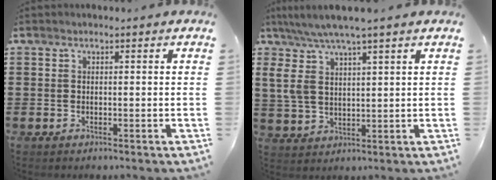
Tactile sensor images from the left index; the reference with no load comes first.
{"total": 6.4, "force": [3.6, 1.8, 4.9], "torque": [-0.104, 0.000, 0.064]}